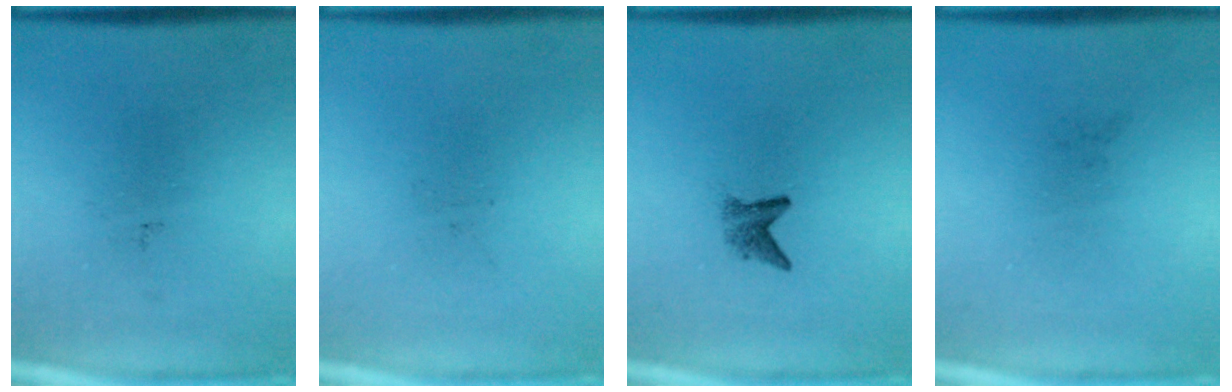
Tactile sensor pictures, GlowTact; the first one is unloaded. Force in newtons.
{"total": 0.0}
{"total": 2.0}
{"total": 0.0}